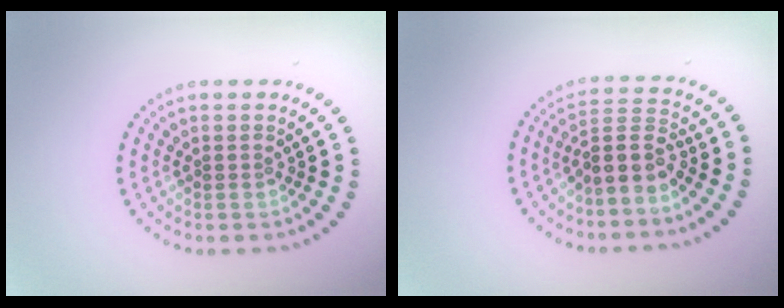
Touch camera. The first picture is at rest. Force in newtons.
{"total": 3.2, "press": 2.5, "slide": 2.0}